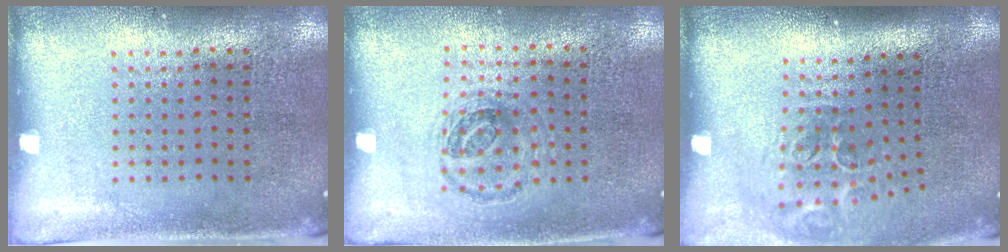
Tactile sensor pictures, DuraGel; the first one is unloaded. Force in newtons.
{"total": 0.9, "press": 0.8, "slide": 0.4}
{"total": 2.0, "press": 1.2, "slide": 1.6}